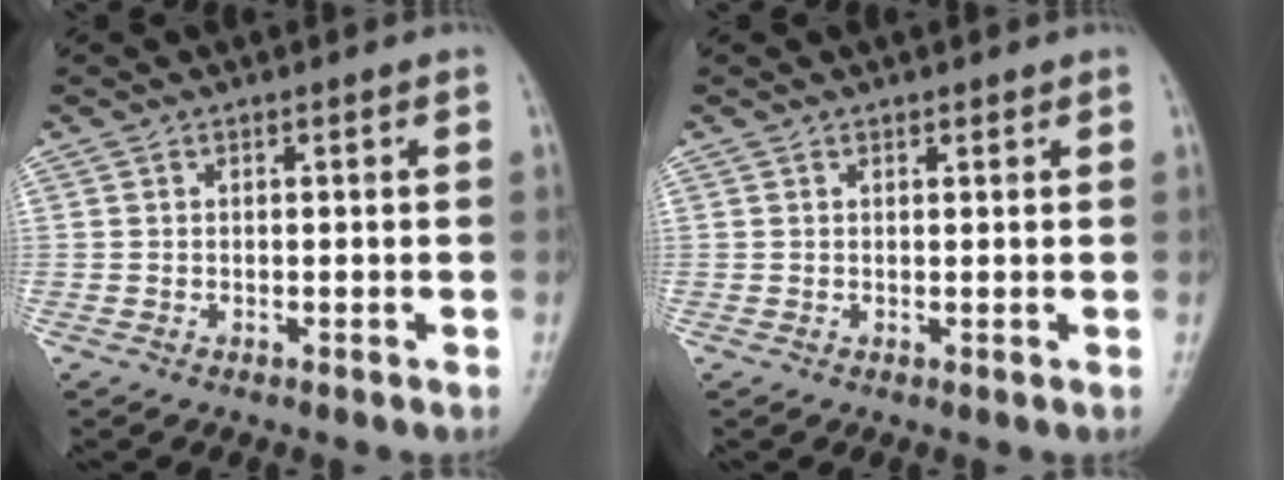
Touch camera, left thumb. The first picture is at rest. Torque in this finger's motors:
{"motor_torque": [-0.20, -0.13, -0.37, 0.01, 0.00]}